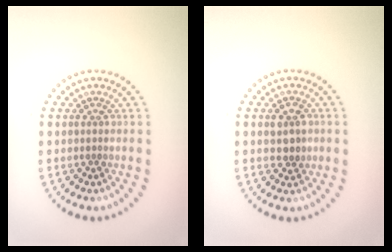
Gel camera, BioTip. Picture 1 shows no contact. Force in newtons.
{"total": 2.3, "press": 2.3, "slide": 0.4}